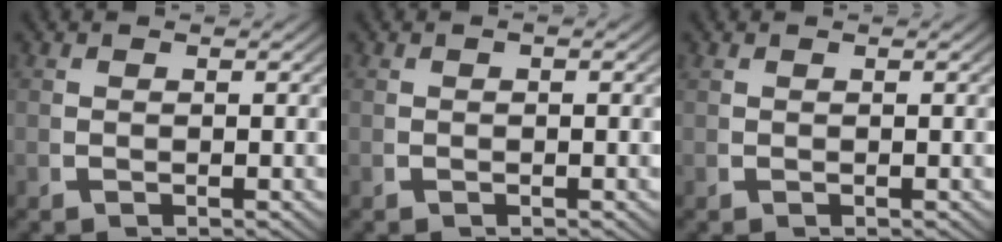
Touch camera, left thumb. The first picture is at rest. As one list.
[{"total": 0.0}, {"total": 0.0}]